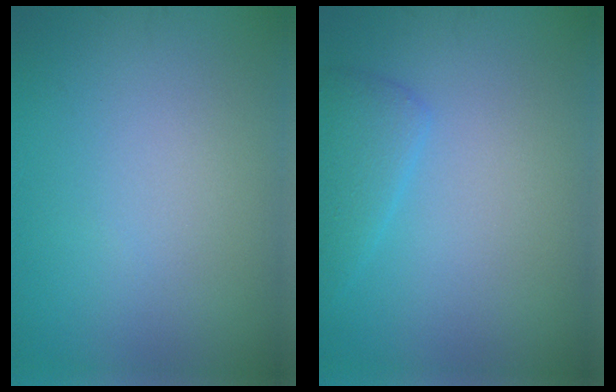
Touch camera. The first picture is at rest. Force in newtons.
{"total": 2.4, "press": 2.4, "slide": 0.1}